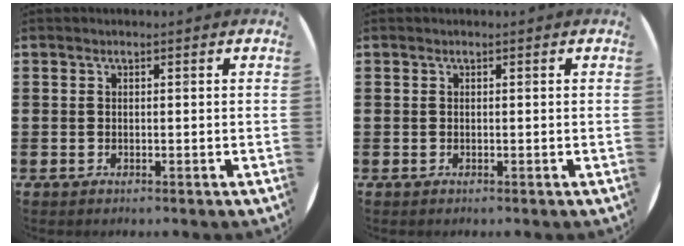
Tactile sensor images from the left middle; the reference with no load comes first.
{"total": 0.0}